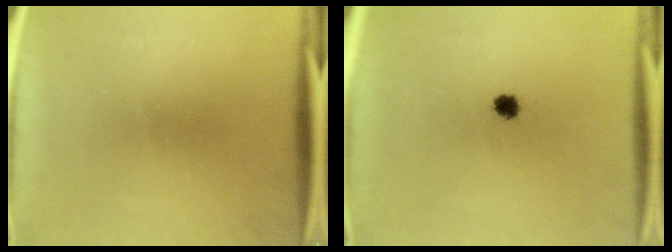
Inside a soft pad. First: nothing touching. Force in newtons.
{"total": 2.4}